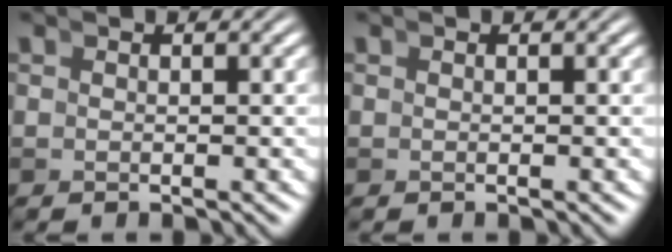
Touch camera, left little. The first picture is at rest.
{"total": 0.0}